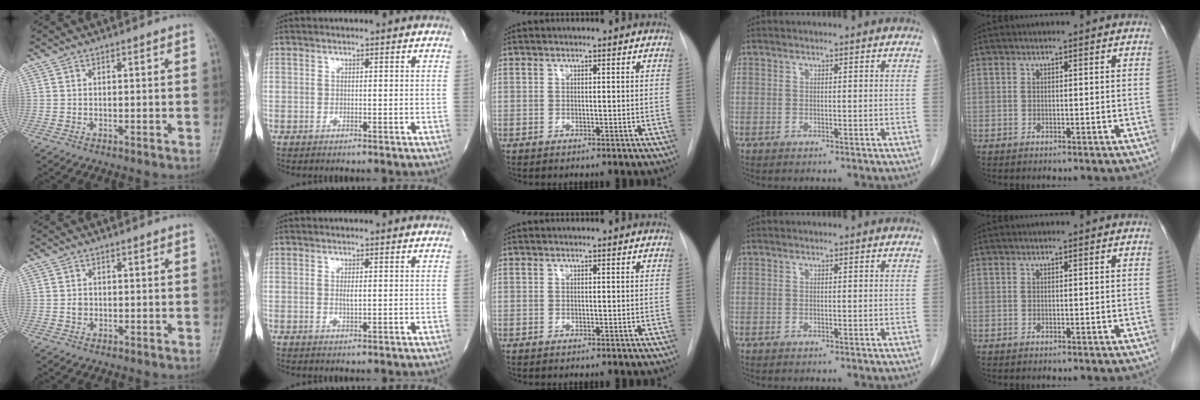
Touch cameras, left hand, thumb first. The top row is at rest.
{"thumb": {"total": 1.2, "force": [0.0, 1.0, 0.6], "torque": [-0.006, 0.002, 0.002]}, "index": {"total": 1.1, "force": [0.0, 0.1, 1.1], "torque": [-0.026, -0.006, 0.001]}}